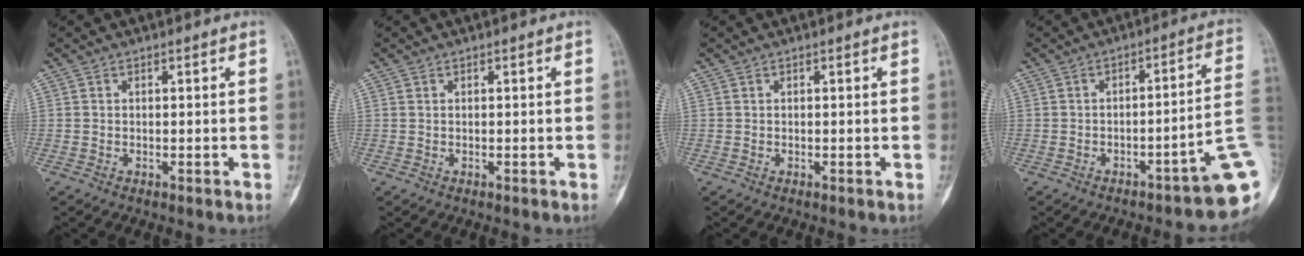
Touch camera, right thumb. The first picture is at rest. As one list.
[{"total": 0.0}, {"total": 0.0}, {"total": 11.9, "force": [-4.5, 2.1, 10.9], "torque": [-0.099, 0.047, -0.060]}]